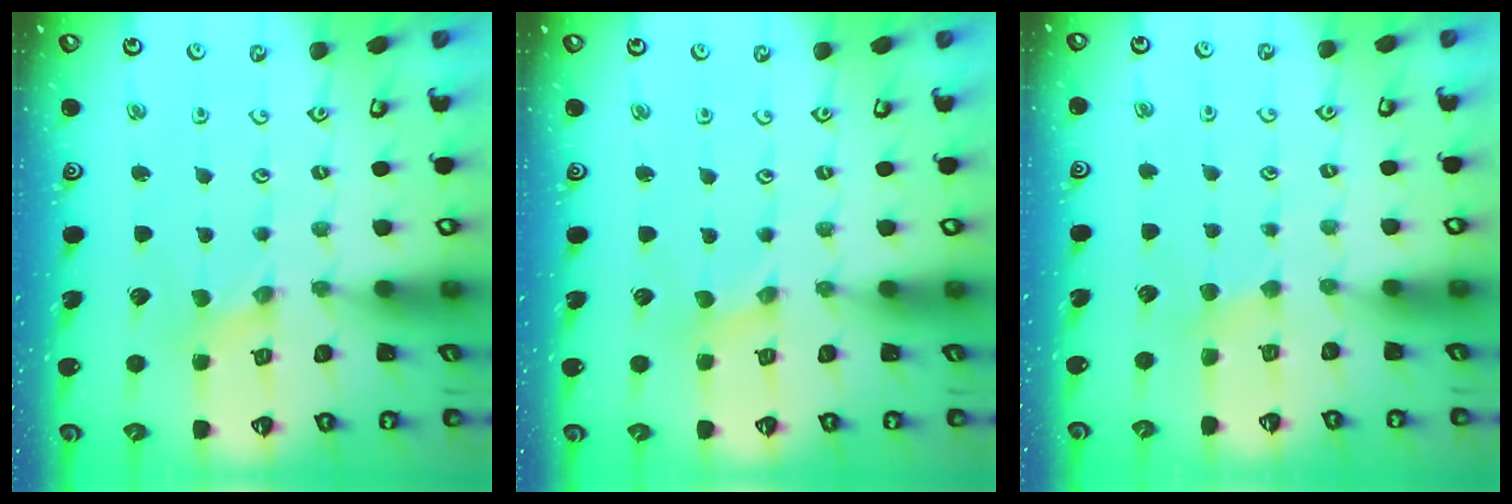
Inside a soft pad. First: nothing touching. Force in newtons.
{"total": 0.0}
{"total": 2.5, "press": 2.5, "slide": 0.4}